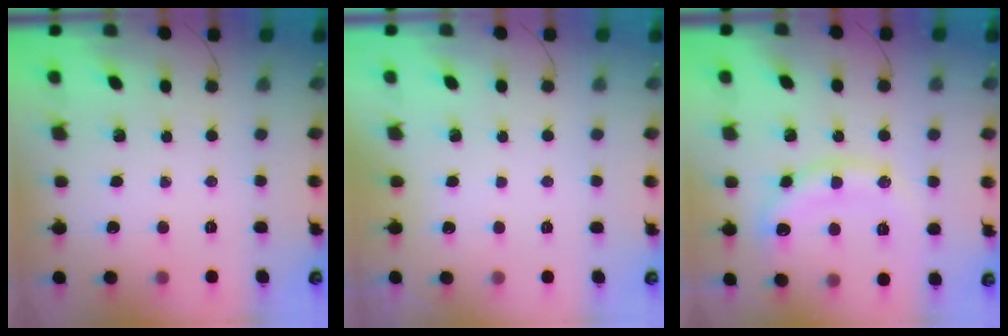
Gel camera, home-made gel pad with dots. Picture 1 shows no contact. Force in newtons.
{"total": 2.9, "press": 2.9, "slide": 0.1}
{"total": 12.4, "press": 12.4, "slide": 0.8}